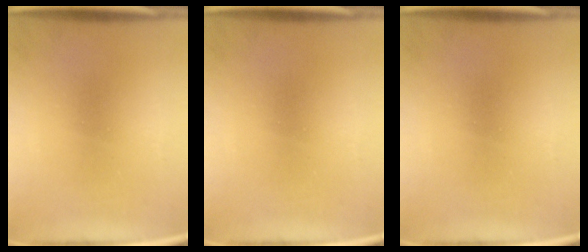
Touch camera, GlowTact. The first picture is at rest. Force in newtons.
{"total": 0.0}
{"total": 0.0}